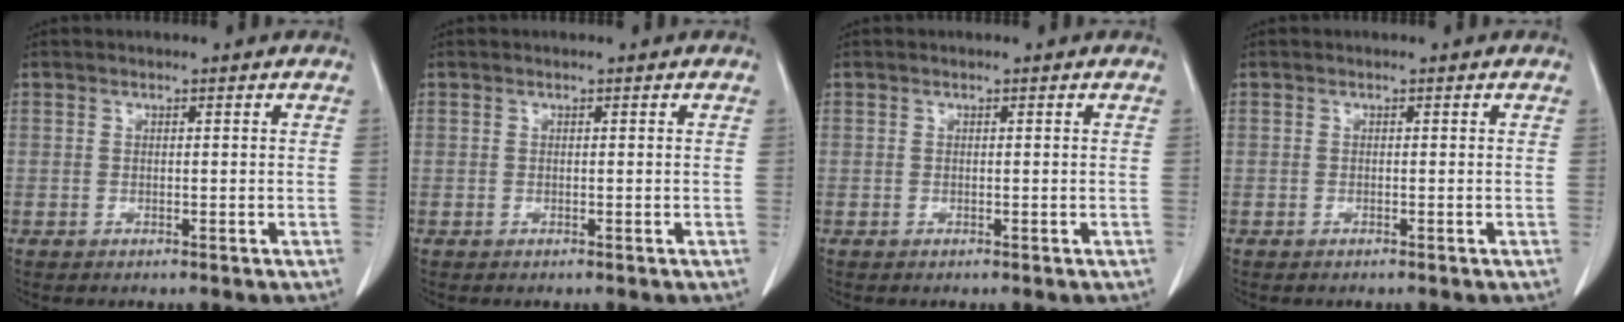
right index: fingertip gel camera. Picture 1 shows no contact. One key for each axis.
{"total": 0.0}
{"total": 0.0}
{"total": 0.0}